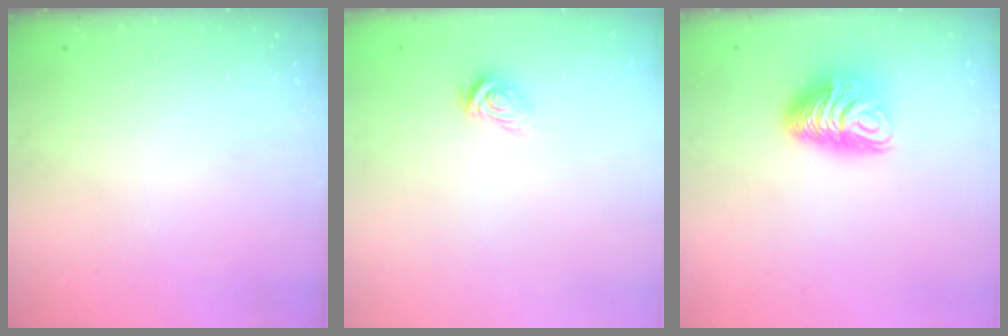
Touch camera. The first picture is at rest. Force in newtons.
{"total": 3.7, "press": 3.7, "slide": 0.4}
{"total": 10.3, "press": 10.3, "slide": 0.4}